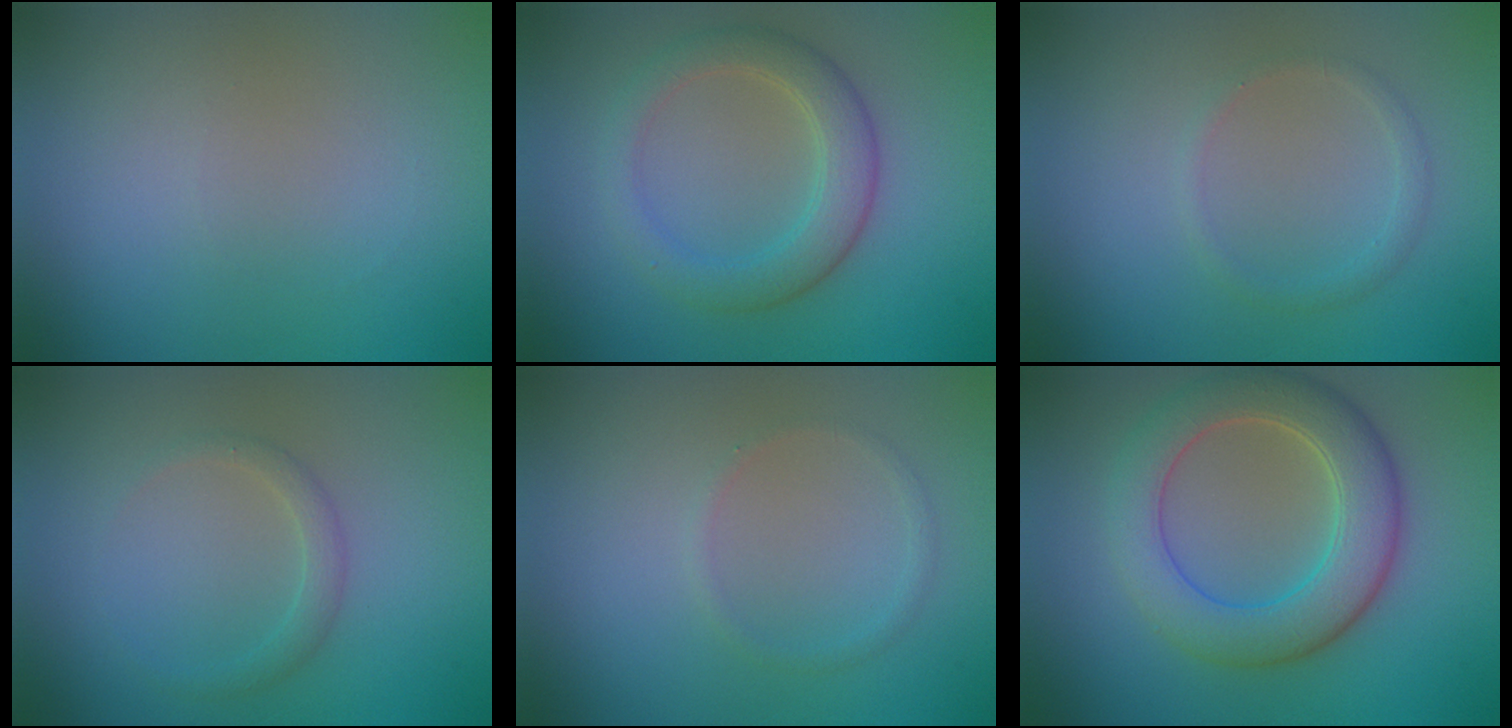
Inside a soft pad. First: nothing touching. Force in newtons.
{"total": 3.9, "press": 3.9, "slide": 0.2}
{"total": 1.1, "press": 1.1, "slide": 0.0}
{"total": 1.4, "press": 1.4, "slide": 0.2}
{"total": 0.7, "press": 0.7, "slide": 0.1}
{"total": 6.8, "press": 6.8, "slide": 0.5}